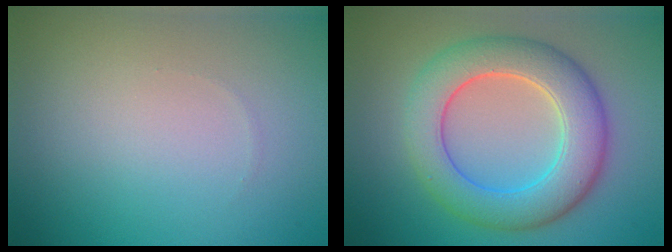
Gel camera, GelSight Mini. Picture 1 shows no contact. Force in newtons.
{"total": 7.6, "press": 7.6, "slide": 0.5}